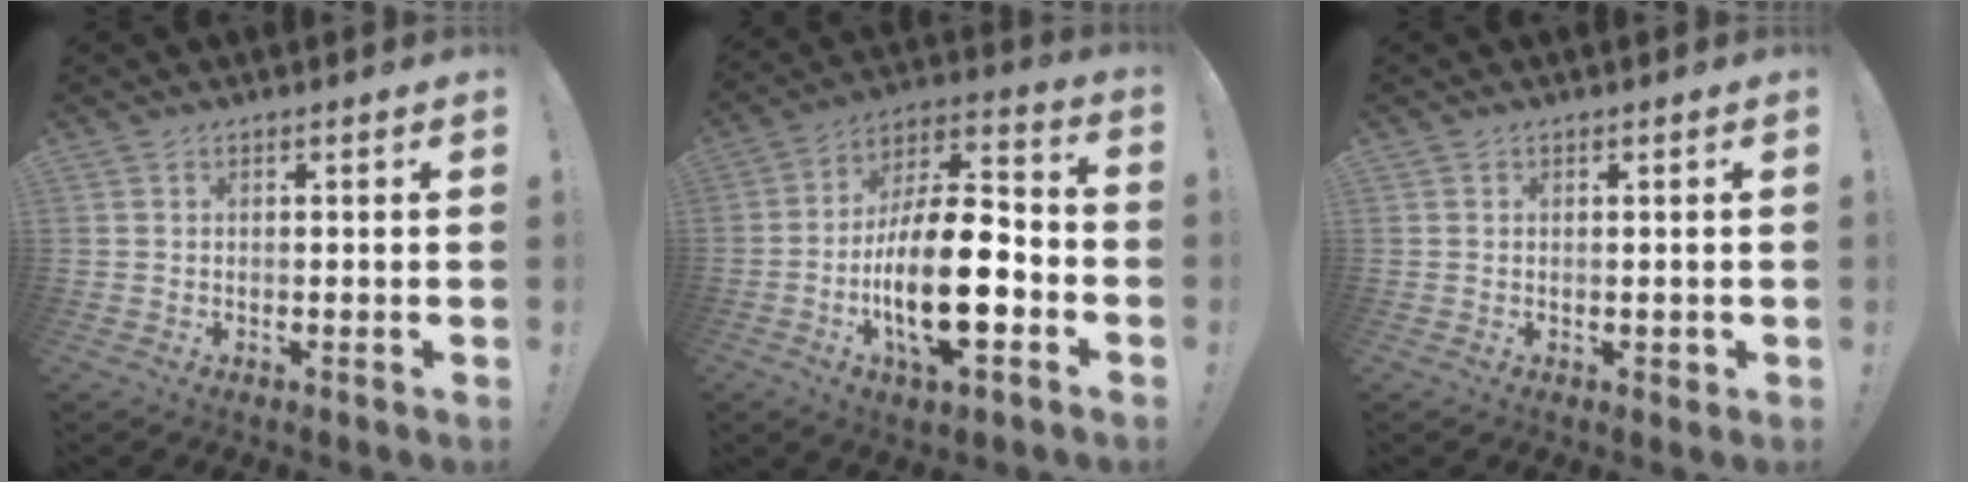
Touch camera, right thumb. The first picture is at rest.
{"total": 20.9, "force": [-6.6, 8.1, 18.1], "torque": [-0.334, 0.029, -0.105]}
{"total": 1.1, "force": [0.1, 0.9, 0.6], "torque": [-0.002, -0.001, 0.000]}